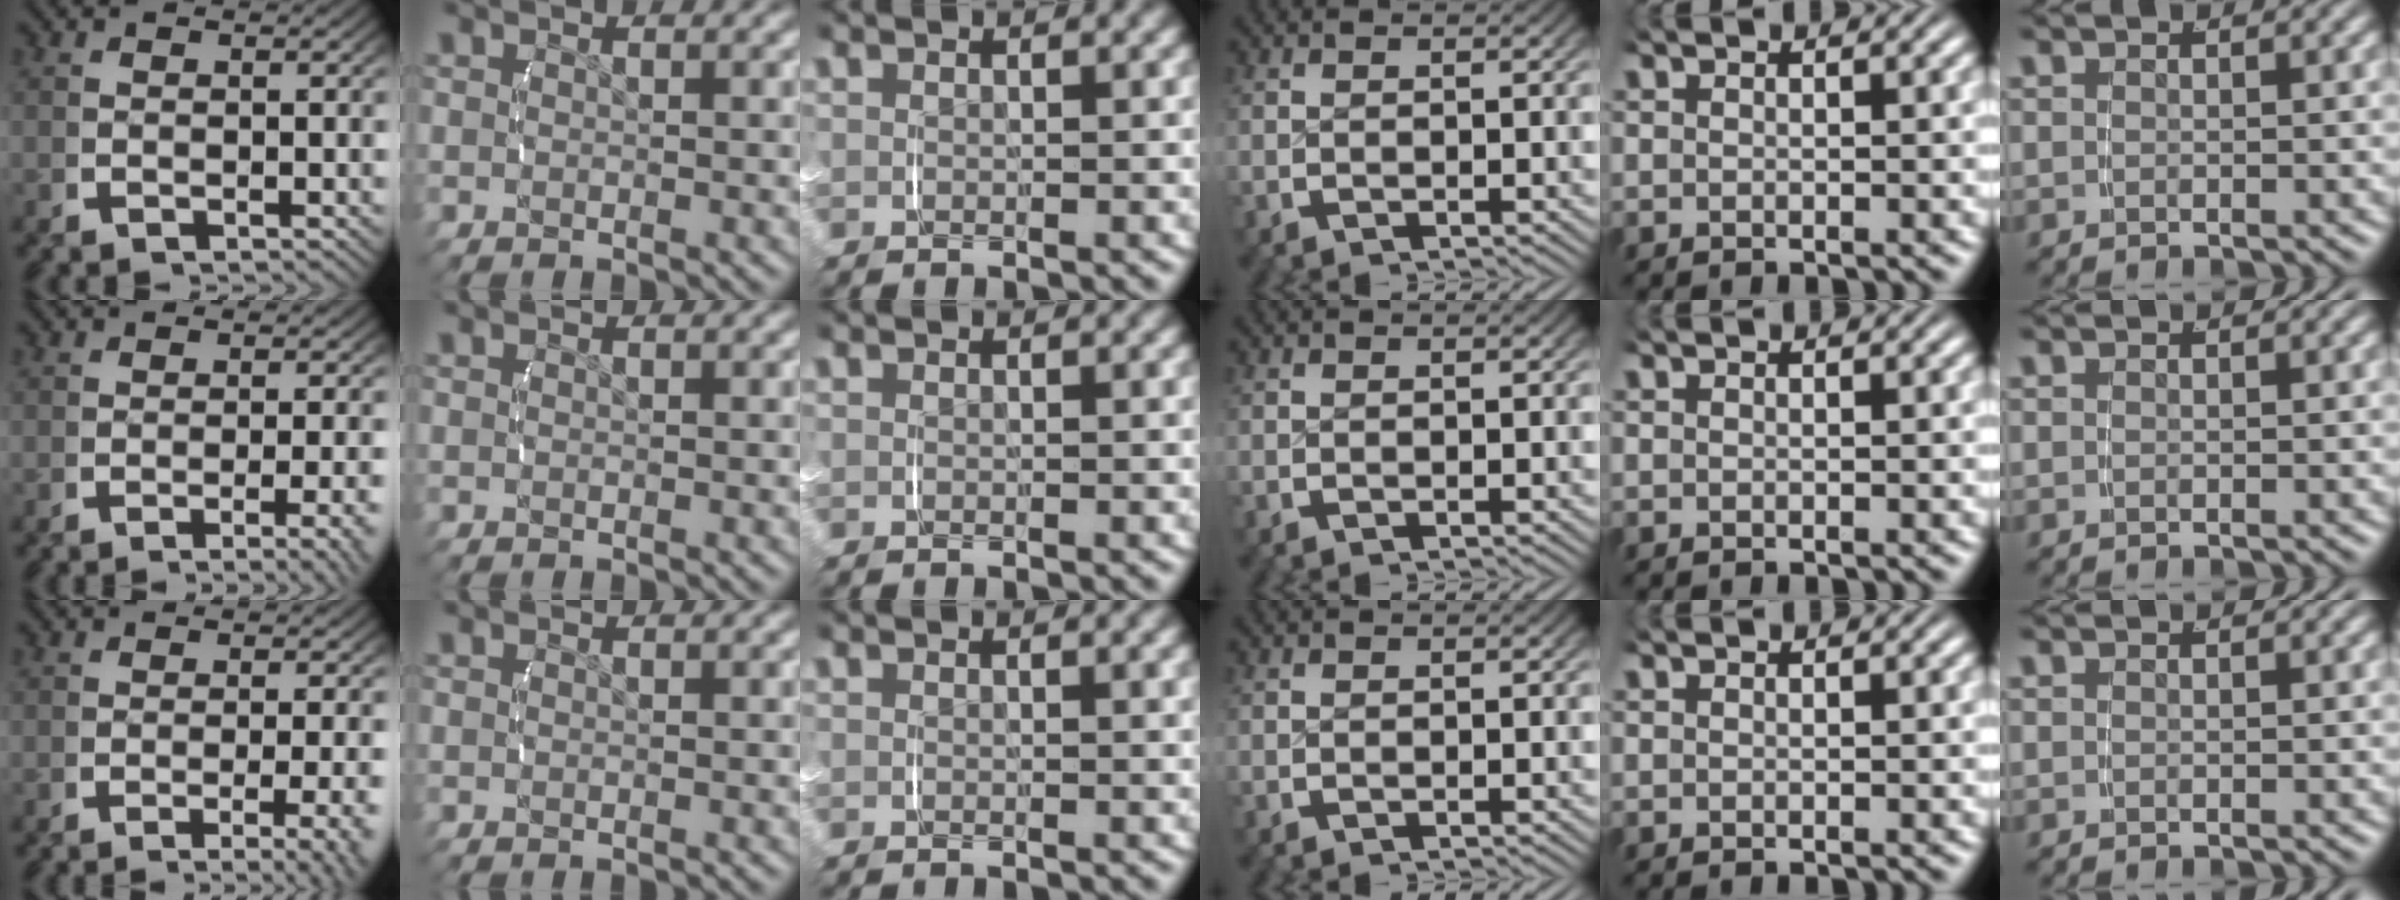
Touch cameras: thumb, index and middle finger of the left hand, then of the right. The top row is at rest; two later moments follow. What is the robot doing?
{"motion": "lift_and_place", "object": "dispenser bottle"}